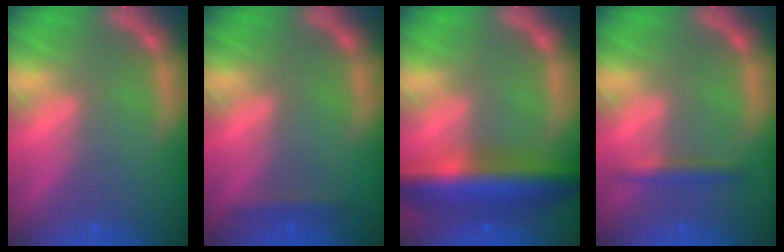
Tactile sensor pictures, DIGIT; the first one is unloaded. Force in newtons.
{"total": 1.4}
{"total": 8.9}
{"total": 1.9}